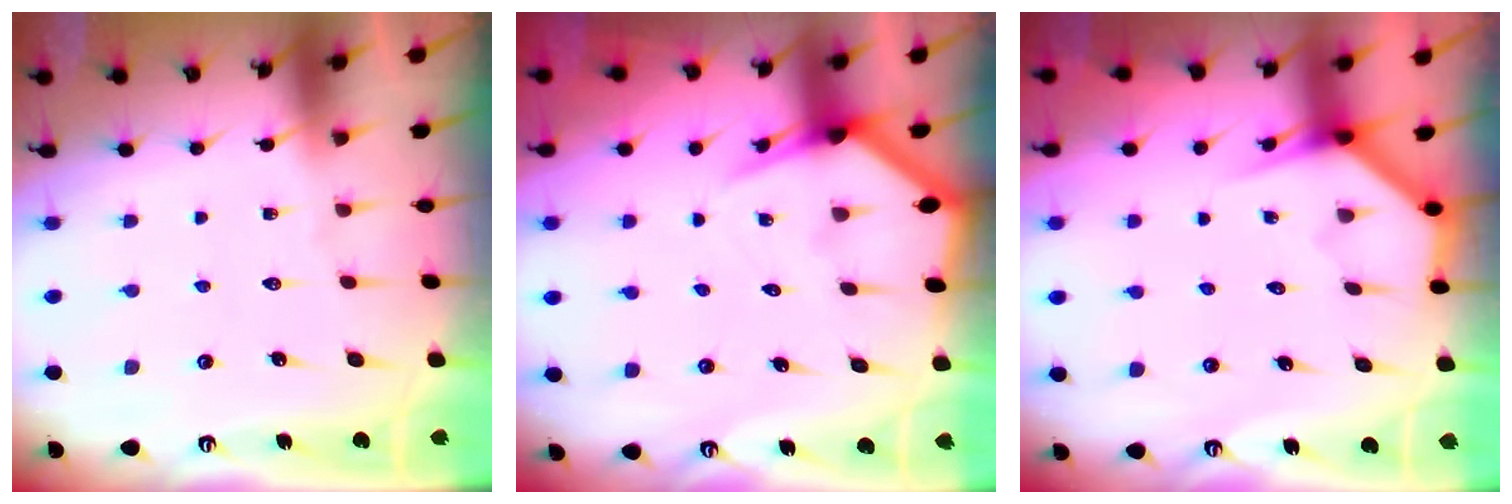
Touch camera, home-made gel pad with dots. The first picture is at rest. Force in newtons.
{"total": 4.0, "press": 4.0, "slide": 0.5}
{"total": 3.8, "press": 3.8, "slide": 0.2}